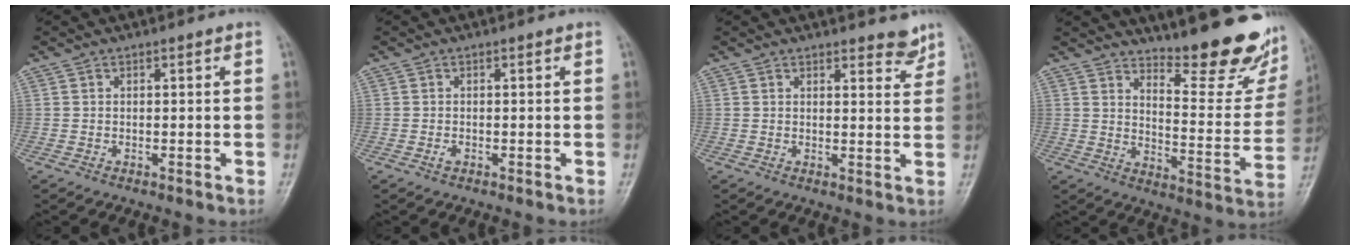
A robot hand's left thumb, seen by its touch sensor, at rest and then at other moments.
{"total": 0.7, "force": [-0.2, 0.4, 0.5], "torque": [-0.009, -0.001, -0.005]}
{"total": 3.5, "force": [3.0, 1.1, 1.5], "torque": [-0.002, -0.023, 0.035]}
{"total": 18.8, "force": [15.1, 4.8, 10.2], "torque": [-0.101, -0.130, 0.201]}